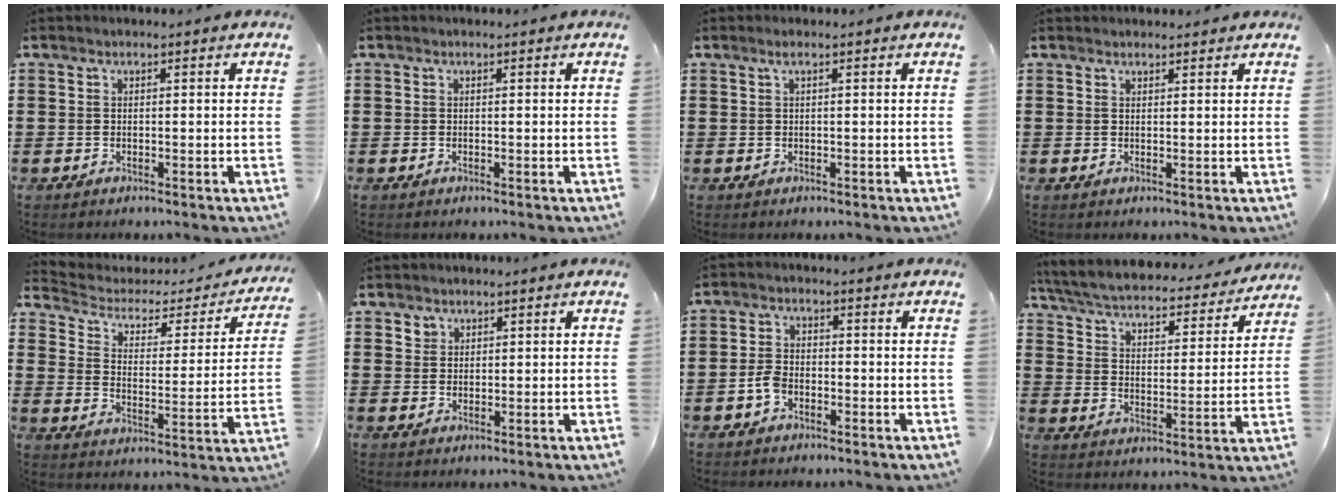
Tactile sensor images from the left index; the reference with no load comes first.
{"total": 0.0}
{"total": 0.9, "force": [0.2, 0.0, 0.9], "torque": [-0.013, -0.001, 0.003]}
{"total": 1.0, "force": [1.0, 0.2, 0.1], "torque": [-0.003, 0.000, 0.020]}
{"total": 3.0, "force": [1.8, 1.9, 1.5], "torque": [-0.045, -0.015, 0.022]}
{"total": 1.6, "force": [1.3, 1.0, 0.0], "torque": [-0.004, 0.002, 0.026]}
{"total": 3.0, "force": [-1.2, 1.8, 2.0], "torque": [-0.060, -0.004, -0.029]}
{"total": 4.5, "force": [4.2, 0.3, 1.6], "torque": [-0.053, -0.032, 0.065]}